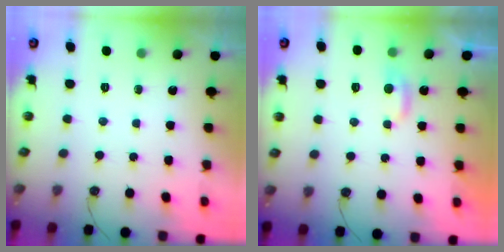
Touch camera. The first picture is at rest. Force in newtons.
{"total": 2.9, "press": 2.9, "slide": 0.3}